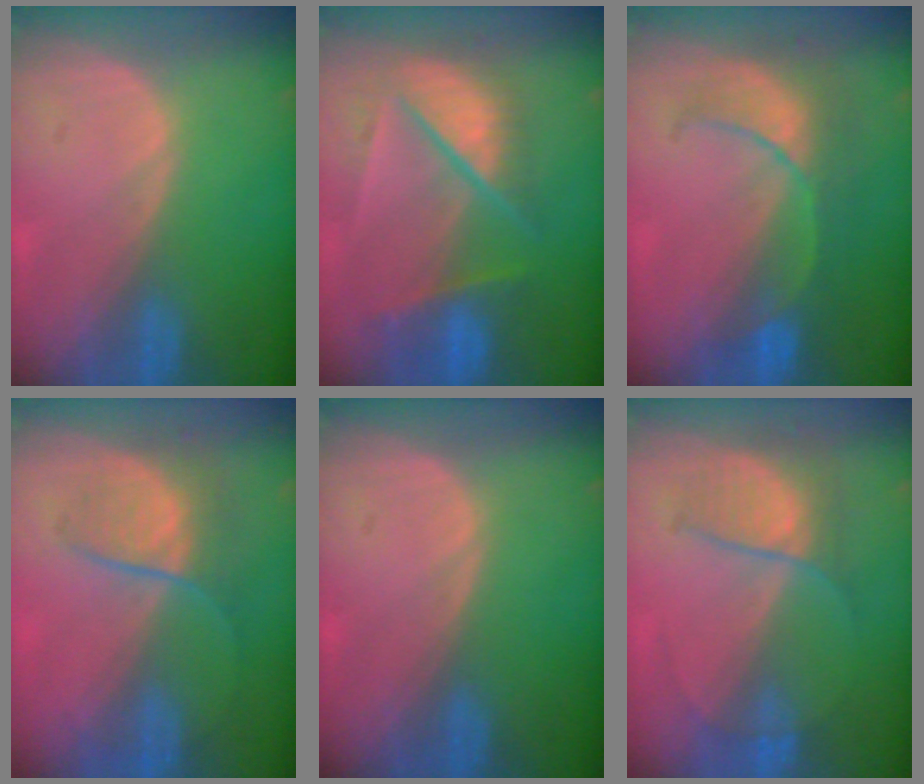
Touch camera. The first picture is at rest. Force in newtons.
{"total": 9.4, "press": 8.2, "slide": 4.6}
{"total": 8.0, "press": 7.5, "slide": 2.7}
{"total": 6.4, "press": 6.0, "slide": 2.2}
{"total": 0.0}
{"total": 5.8, "press": 5.7, "slide": 1.4}